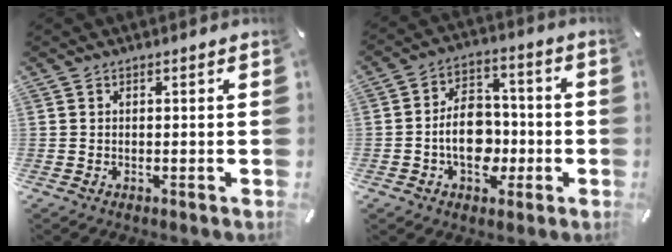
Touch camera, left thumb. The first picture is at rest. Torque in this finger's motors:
{"motor_torque": [0.95, 0.97, 0.65, -0.01, 0.11]}